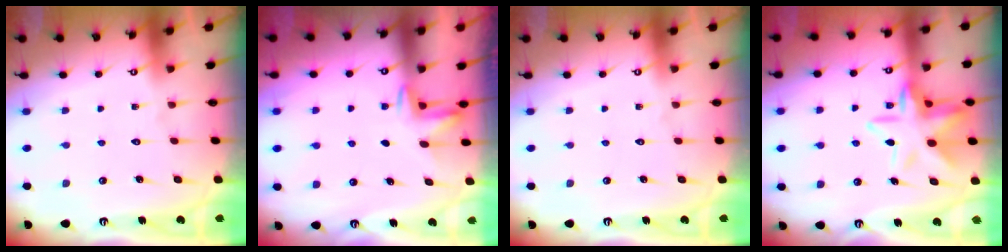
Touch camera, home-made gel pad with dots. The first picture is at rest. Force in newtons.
{"total": 2.3, "press": 2.2, "slide": 0.4}
{"total": 0.0}
{"total": 12.3, "press": 12.2, "slide": 1.2}